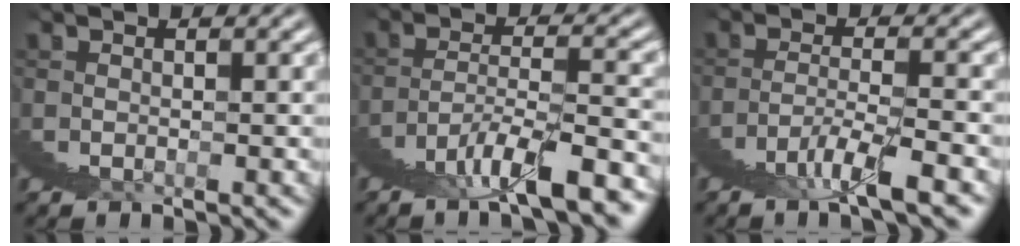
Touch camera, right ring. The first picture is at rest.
{"total": 5.3, "force": [-0.9, 2.5, 4.6], "torque": [-0.060, 0.018, -0.025]}
{"total": 2.7, "force": [-0.2, 0.6, 2.7], "torque": [-0.042, 0.013, -0.009]}